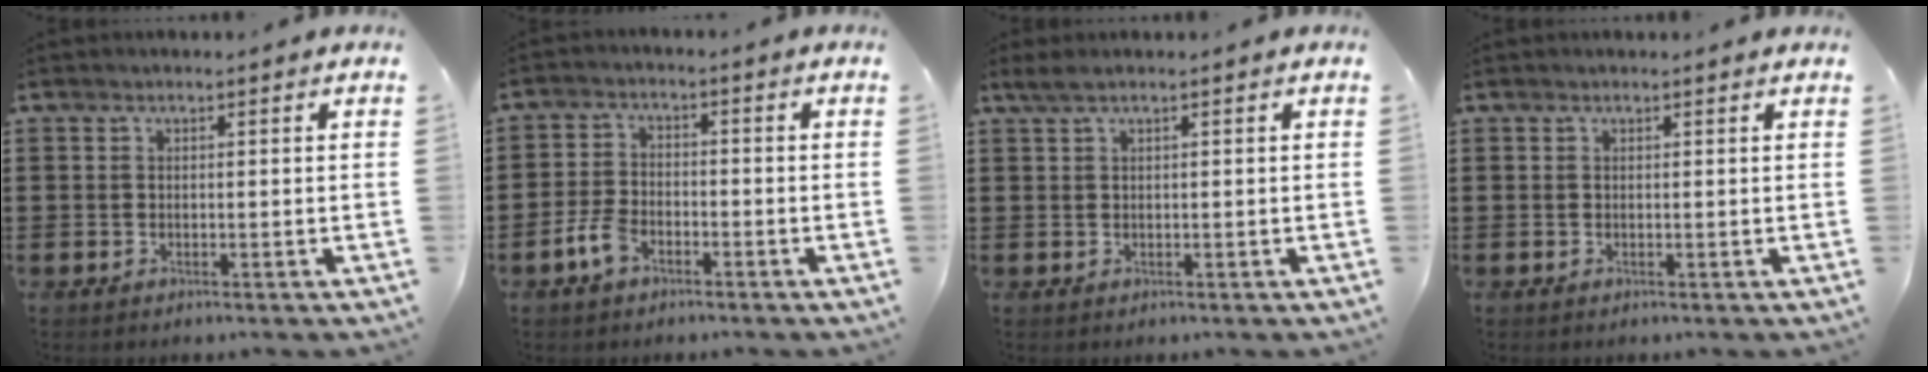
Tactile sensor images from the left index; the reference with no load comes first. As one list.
[{"total": 4.5, "force": [-2.6, 2.3, 2.9], "torque": [-0.075, 0.001, -0.054]}, {"total": 1.1, "force": [0.4, 0.1, 1.1], "torque": [-0.020, -0.002, 0.009]}, {"total": 0.0}]